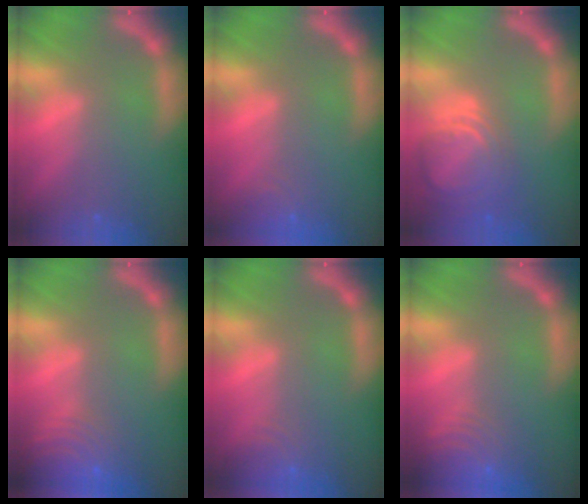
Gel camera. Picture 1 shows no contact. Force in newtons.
{"total": 1.4}
{"total": 7.0}
{"total": 10.0}
{"total": 3.0}
{"total": 7.5}